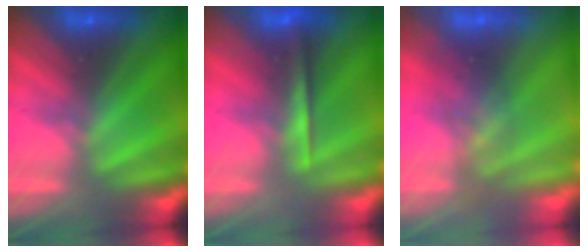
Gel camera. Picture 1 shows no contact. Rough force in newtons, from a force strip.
{"total": 1.3}
{"total": 2.6}